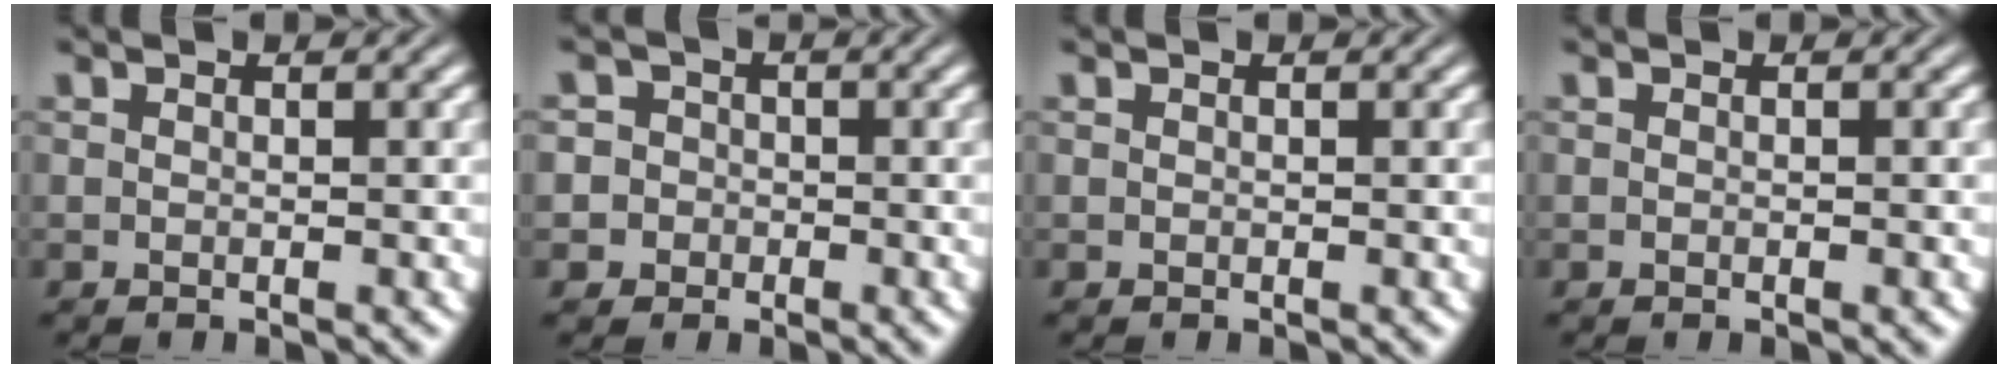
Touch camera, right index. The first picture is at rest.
{"total": 4.8, "force": [-1.0, 4.6, 0.8], "torque": [-0.022, -0.012, -0.025]}
{"total": 0.0}
{"total": 0.0}